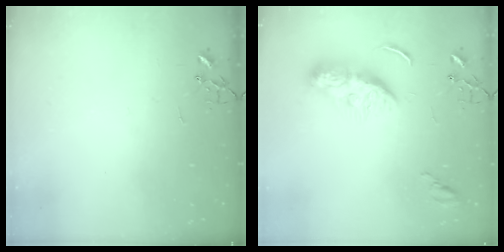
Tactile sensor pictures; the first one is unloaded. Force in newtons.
{"total": 10.3, "press": 10.2, "slide": 0.9}